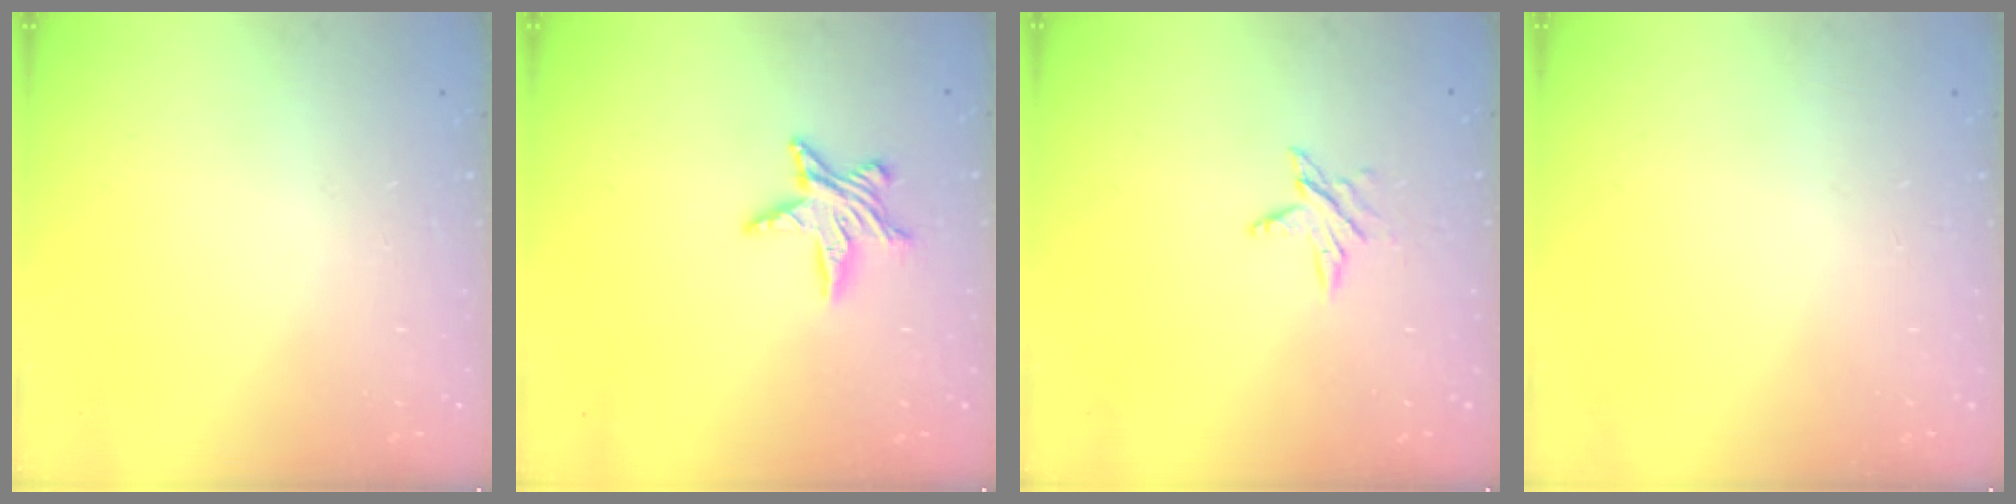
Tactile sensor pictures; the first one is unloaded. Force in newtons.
{"total": 7.5, "press": 7.5, "slide": 0.6}
{"total": 3.9, "press": 3.9, "slide": 0.5}
{"total": 0.0}